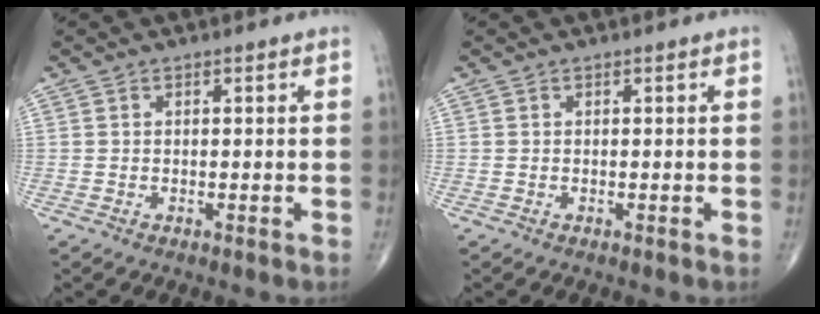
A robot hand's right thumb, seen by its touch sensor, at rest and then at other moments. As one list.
[{"total": 0.0}]